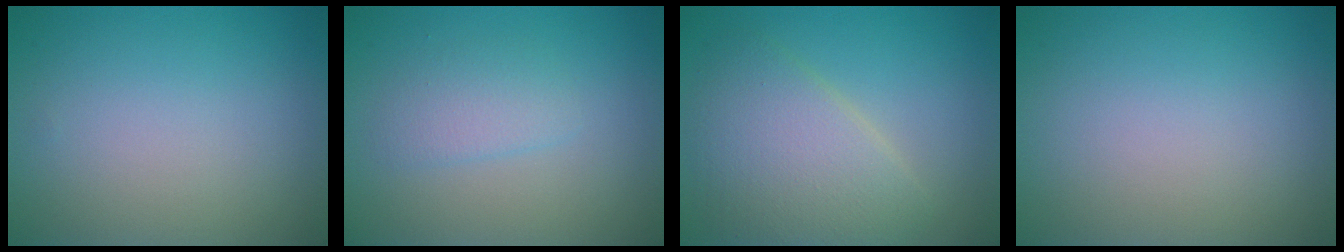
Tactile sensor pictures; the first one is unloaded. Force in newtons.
{"total": 2.0, "press": 2.0, "slide": 0.1}
{"total": 6.0, "press": 6.0, "slide": 0.1}
{"total": 0.0}